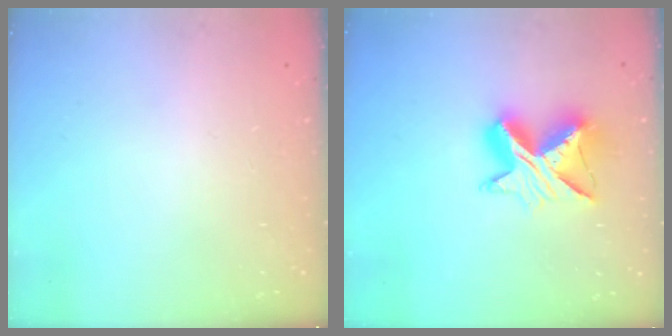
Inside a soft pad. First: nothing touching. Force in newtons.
{"total": 10.9, "press": 10.9, "slide": 0.8}